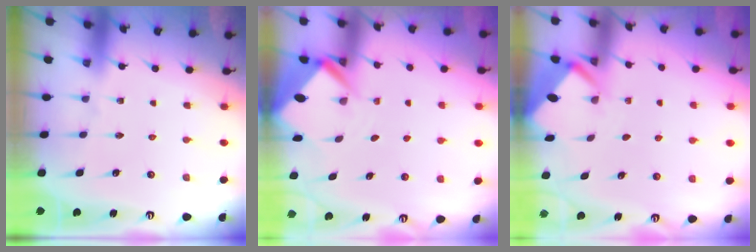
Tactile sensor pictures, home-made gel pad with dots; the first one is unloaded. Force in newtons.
{"total": 3.4, "press": 3.4, "slide": 0.2}
{"total": 2.7, "press": 2.7, "slide": 0.1}